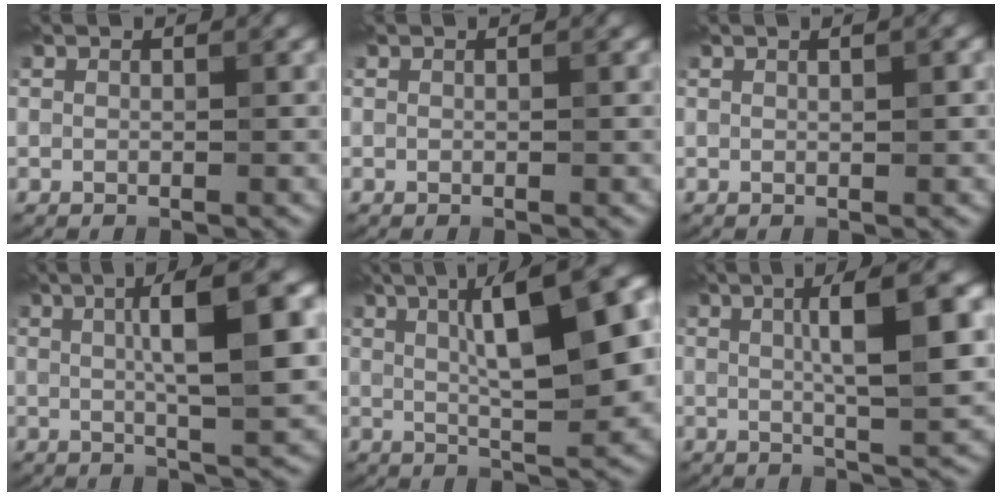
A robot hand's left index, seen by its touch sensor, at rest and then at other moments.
{"total": 0.0}
{"total": 1.0, "force": [0.3, 0.2, 1.0], "torque": [-0.013, 0.004, 0.004]}
{"total": 9.3, "force": [2.0, 2.1, 8.9], "torque": [-0.117, 0.013, 0.030]}
{"total": 12.4, "force": [3.2, 3.5, 11.5], "torque": [-0.146, 0.019, 0.046]}
{"total": 8.3, "force": [1.9, 1.7, 7.8], "torque": [-0.106, 0.011, 0.028]}